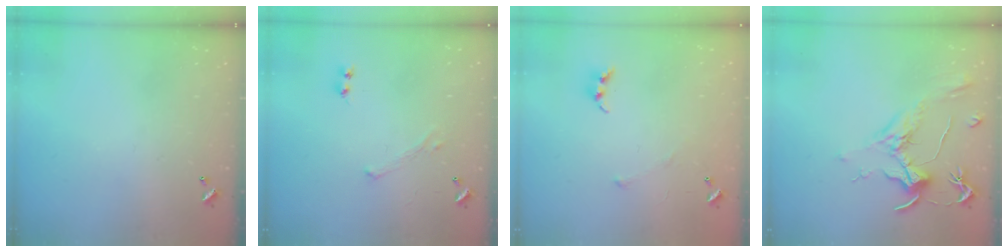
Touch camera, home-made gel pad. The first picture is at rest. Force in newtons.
{"total": 0.0}
{"total": 4.7, "press": 4.7, "slide": 0.6}
{"total": 2.0, "press": 1.7, "slide": 0.9}